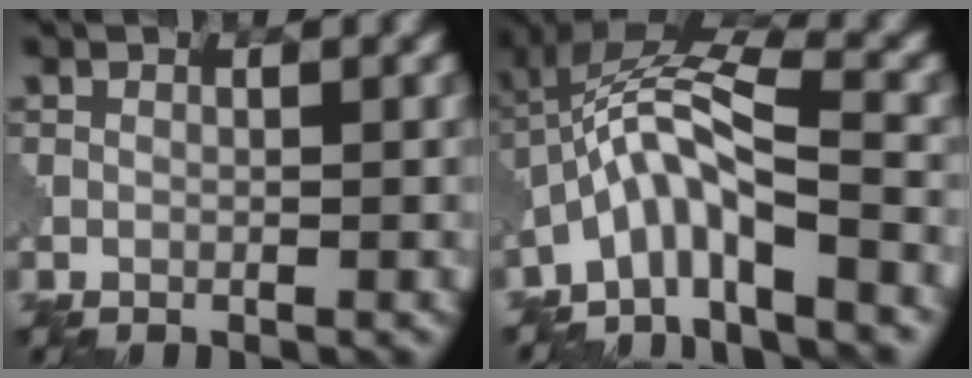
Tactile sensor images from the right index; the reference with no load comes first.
{"total": 7.7, "force": [-3.8, 2.0, 6.4], "torque": [-0.122, 0.016, -0.080]}